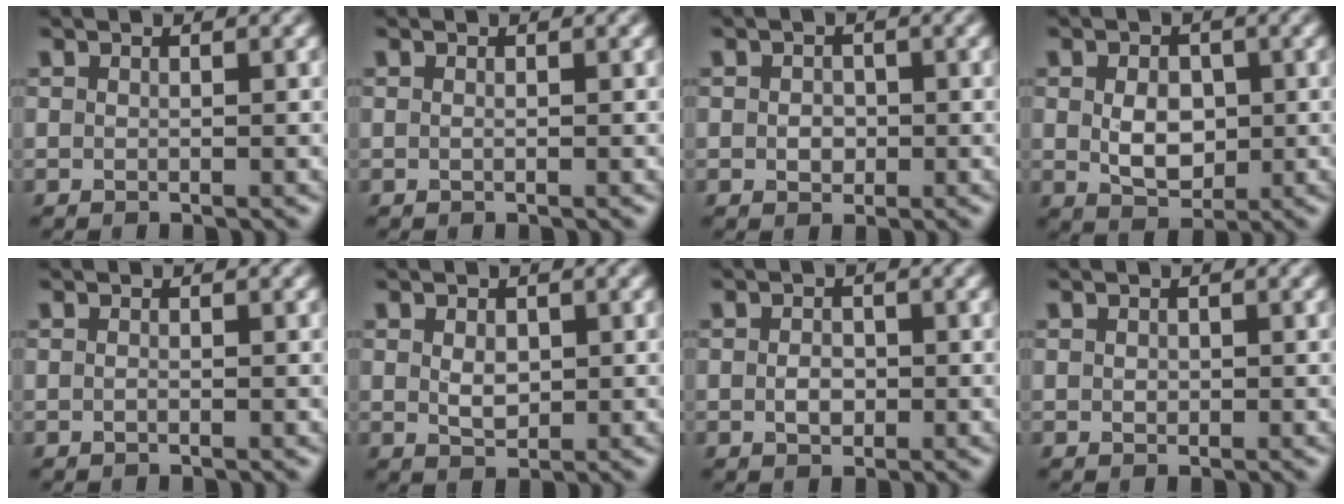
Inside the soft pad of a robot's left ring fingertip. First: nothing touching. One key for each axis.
{"total": 0.0}
{"total": 1.5, "fx": -0.1, "fy": 1.2, "fz": 0.8, "tx": -0.015, "ty": -0.003, "tz": -0.003}
{"total": 3.7, "fx": 0.1, "fy": 2.6, "fz": 2.6, "tx": -0.050, "ty": -0.005, "tz": 0.002}
{"total": 0.0}
{"total": 2.0, "fx": 0.3, "fy": 1.4, "fz": 1.4, "tx": -0.026, "ty": -0.003, "tz": 0.009}
{"total": 1.7, "fx": -0.3, "fy": 1.2, "fz": 1.2, "tx": -0.023, "ty": -0.001, "tz": -0.006}
{"total": 0.5, "fx": 0.1, "fy": 0.5, "fz": 0.2, "tx": -0.002, "ty": -0.002, "tz": 0.001}